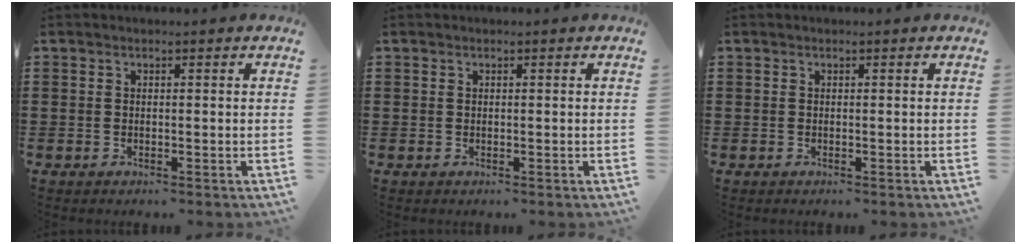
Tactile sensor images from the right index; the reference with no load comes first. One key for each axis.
{"total": 0.0}
{"total": 0.0}